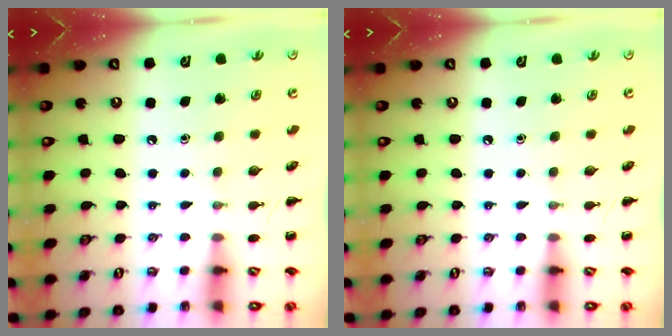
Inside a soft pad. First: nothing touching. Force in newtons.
{"total": 0.0}